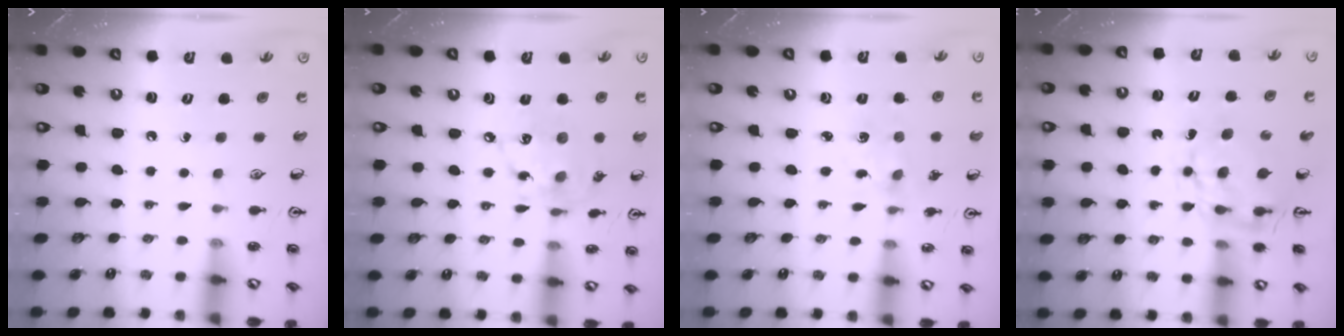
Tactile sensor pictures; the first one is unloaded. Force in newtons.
{"total": 12.7, "press": 12.7, "slide": 0.9}
{"total": 1.7, "press": 1.7, "slide": 0.3}
{"total": 6.8, "press": 6.8, "slide": 0.6}